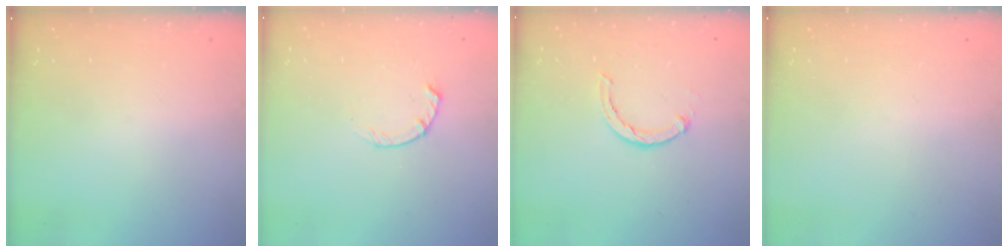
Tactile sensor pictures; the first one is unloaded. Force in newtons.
{"total": 1.8, "press": 1.8, "slide": 0.3}
{"total": 2.4, "press": 2.4, "slide": 0.4}
{"total": 0.0}